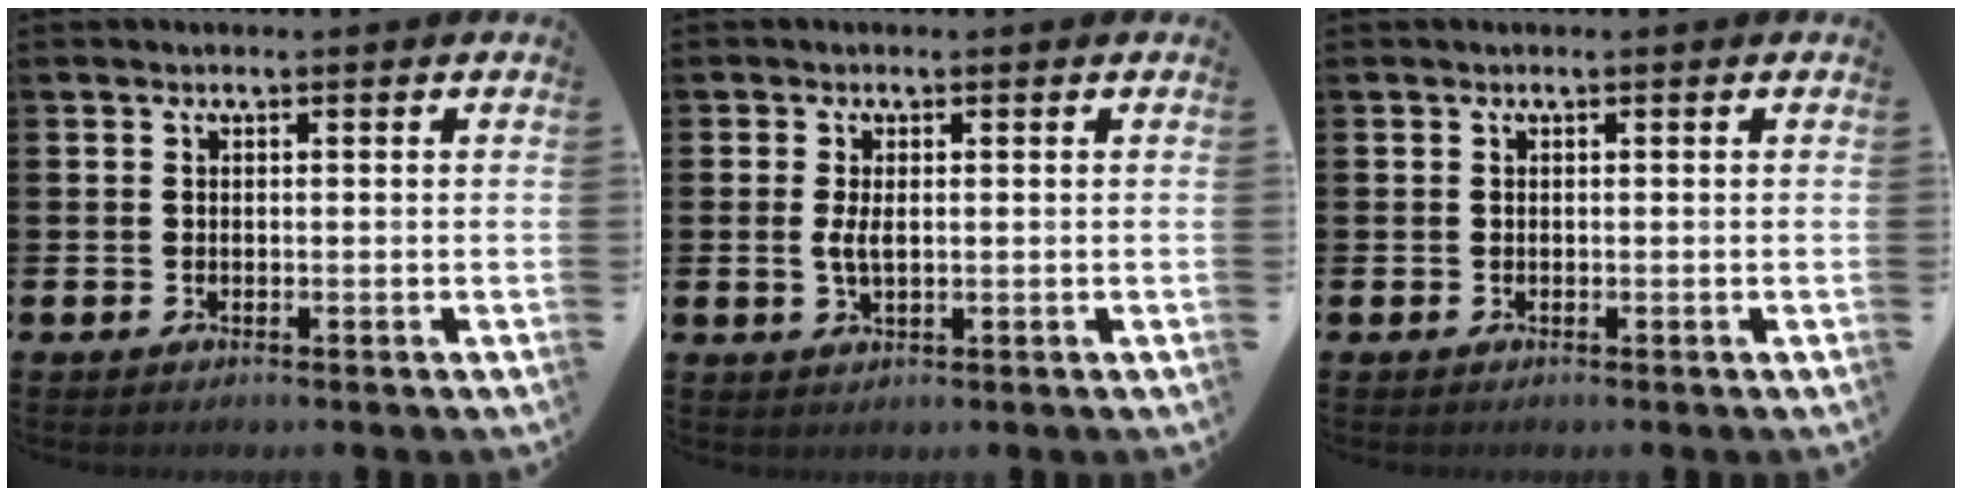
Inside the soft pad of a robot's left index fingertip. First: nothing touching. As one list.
[{"total": 2.4, "force": [0.2, 1.0, 2.2], "torque": [-0.040, 0.002, 0.001]}, {"total": 0.0}]